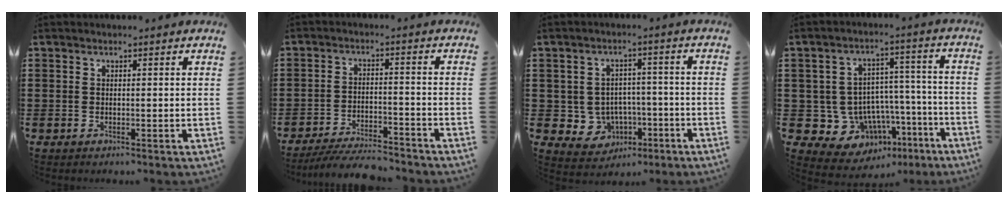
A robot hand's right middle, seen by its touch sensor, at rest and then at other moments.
{"total": 5.7, "force": [-5.4, 0.5, 1.8], "torque": [-0.032, -0.003, -0.105]}
{"total": 4.6, "force": [-1.2, 4.4, 1.0], "torque": [-0.029, 0.004, -0.020]}
{"total": 8.2, "force": [-4.3, 6.9, 1.2], "torque": [-0.035, 0.013, -0.069]}